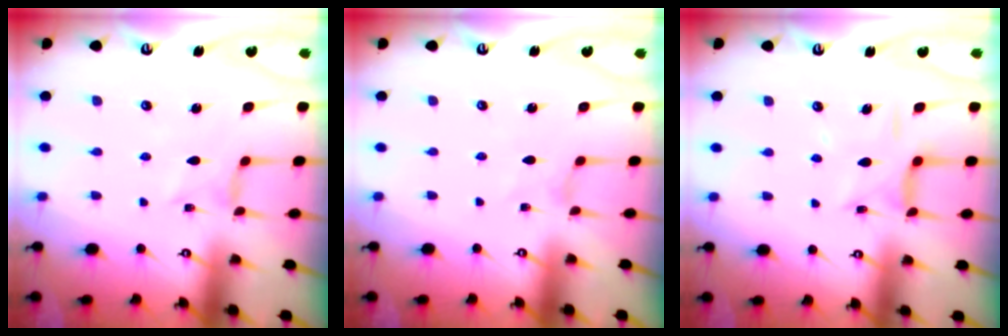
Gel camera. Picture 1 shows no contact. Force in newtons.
{"total": 0.0}
{"total": 9.8, "press": 9.8, "slide": 0.8}